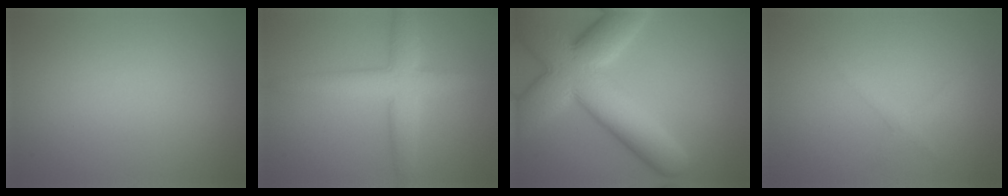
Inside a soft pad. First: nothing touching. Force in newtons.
{"total": 5.0, "press": 5.0, "slide": 0.2}
{"total": 12.1, "press": 12.0, "slide": 0.8}
{"total": 1.3, "press": 1.2, "slide": 0.1}